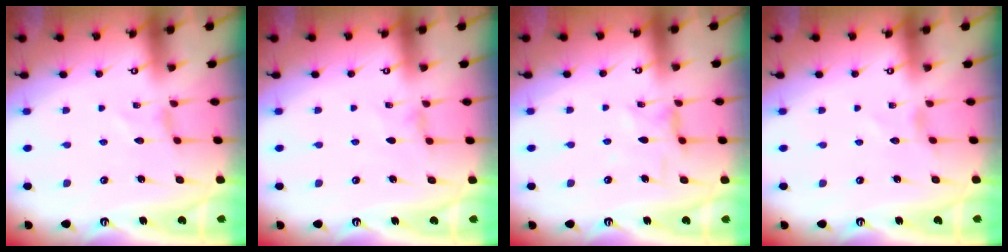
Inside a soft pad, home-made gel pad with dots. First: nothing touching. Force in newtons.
{"total": 0.9, "press": 0.8, "slide": 0.4}
{"total": 2.0, "press": 2.0, "slide": 0.4}
{"total": 0.0}